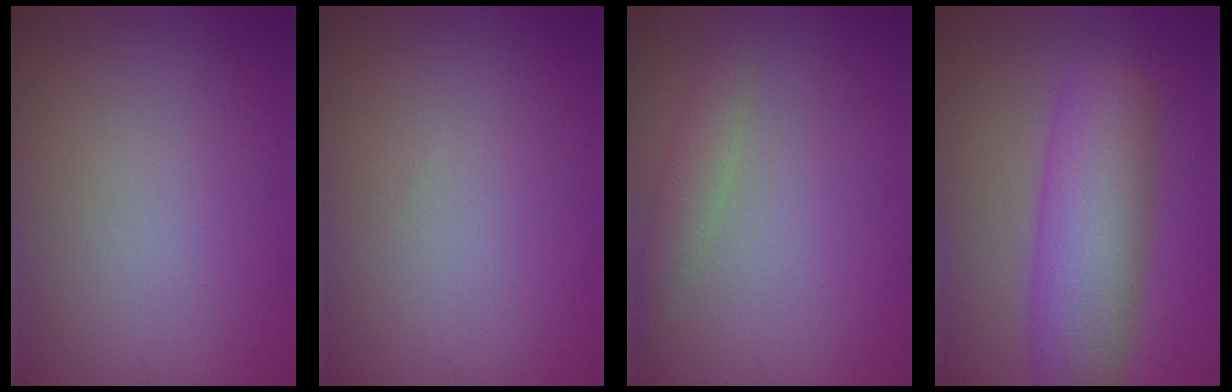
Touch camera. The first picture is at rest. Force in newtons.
{"total": 0.0}
{"total": 1.7, "press": 1.7, "slide": 0.1}
{"total": 7.5, "press": 7.4, "slide": 0.5}